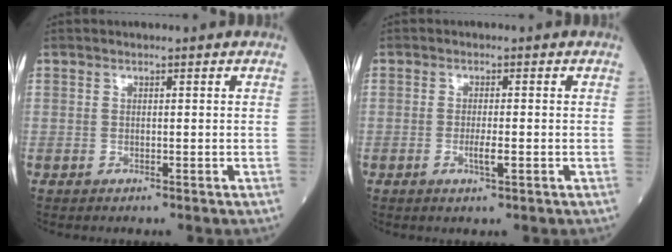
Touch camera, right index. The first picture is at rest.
{"total": 2.4, "force": [-0.7, 0.2, 2.3], "torque": [-0.044, -0.003, -0.012]}